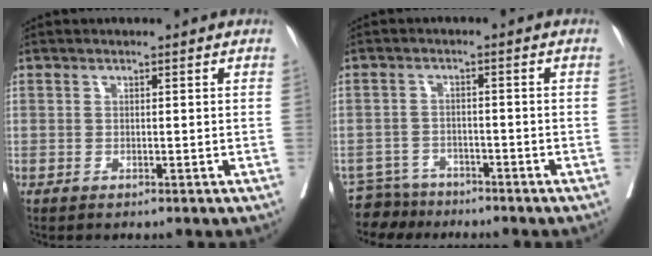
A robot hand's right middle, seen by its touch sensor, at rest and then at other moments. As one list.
[{"total": 4.6, "force": [-4.2, 1.7, -0.8], "torque": [0.015, -0.002, -0.075]}]